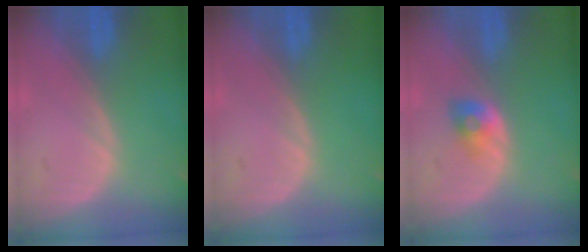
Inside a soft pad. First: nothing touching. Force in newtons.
{"total": 0.0}
{"total": 2.6, "press": 2.4, "slide": 1.0}